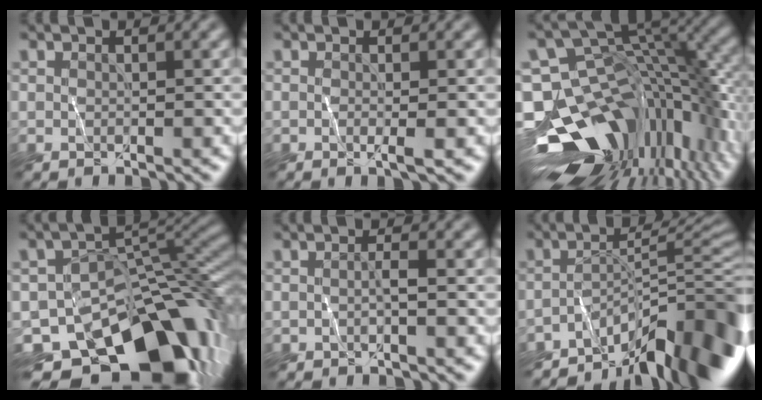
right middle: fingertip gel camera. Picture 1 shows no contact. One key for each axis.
{"total": 1.0, "fx": -0.1, "fy": 0.2, "fz": 1.0, "tx": -0.015, "ty": -0.002, "tz": -0.003}
{"total": 15.6, "fx": -5.5, "fy": 9.4, "fz": 11.2, "tx": -0.189, "ty": 0.009, "tz": -0.073}
{"total": 14.8, "fx": -7.9, "fy": 8.9, "fz": 8.7, "tx": -0.132, "ty": -0.006, "tz": -0.111}
{"total": 0.6, "fx": -0.2, "fy": -0.1, "fz": 0.5, "tx": -0.007, "ty": 0.007, "tz": -0.005}
{"total": 10.4, "fx": -7.5, "fy": 2.1, "fz": 7.0, "tx": -0.091, "ty": 0.009, "tz": -0.127}